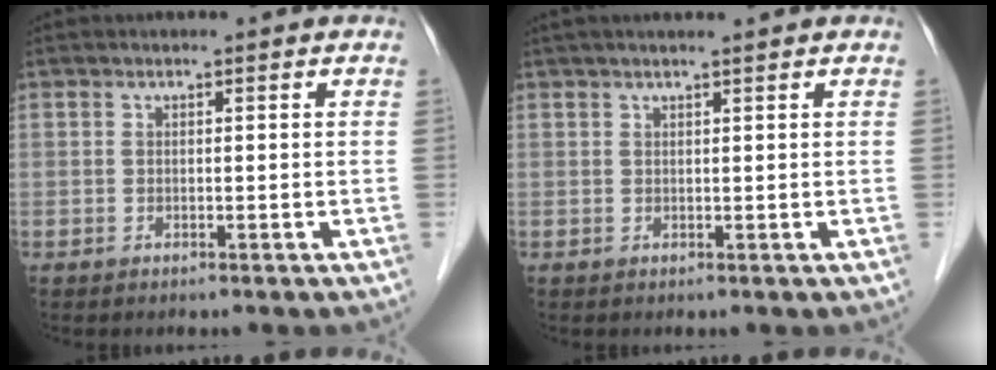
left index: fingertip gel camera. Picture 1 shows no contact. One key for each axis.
{"total": 5.0, "fx": 4.2, "fy": 0.1, "fz": 2.7, "tx": -0.038, "ty": 0.032, "tz": 0.063}